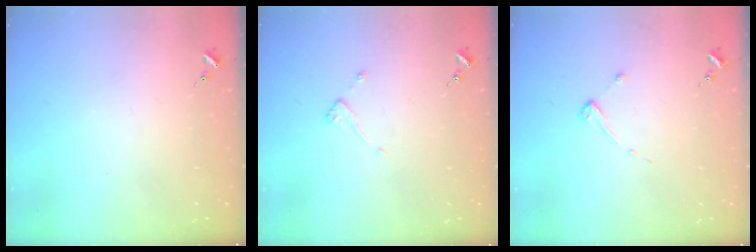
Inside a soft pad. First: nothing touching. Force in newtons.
{"total": 3.4, "press": 3.4, "slide": 0.1}
{"total": 2.7, "press": 2.7, "slide": 0.3}